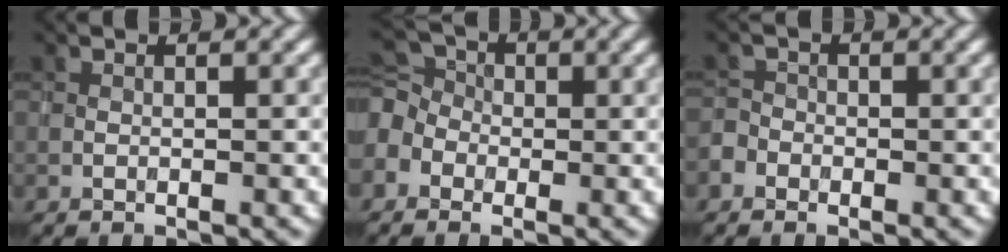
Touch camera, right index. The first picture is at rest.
{"total": 4.1, "force": [-1.3, 3.4, 2.0], "torque": [-0.042, 0.010, -0.031]}
{"total": 1.6, "force": [-1.0, 1.2, 0.3], "torque": [0.001, 0.006, -0.023]}